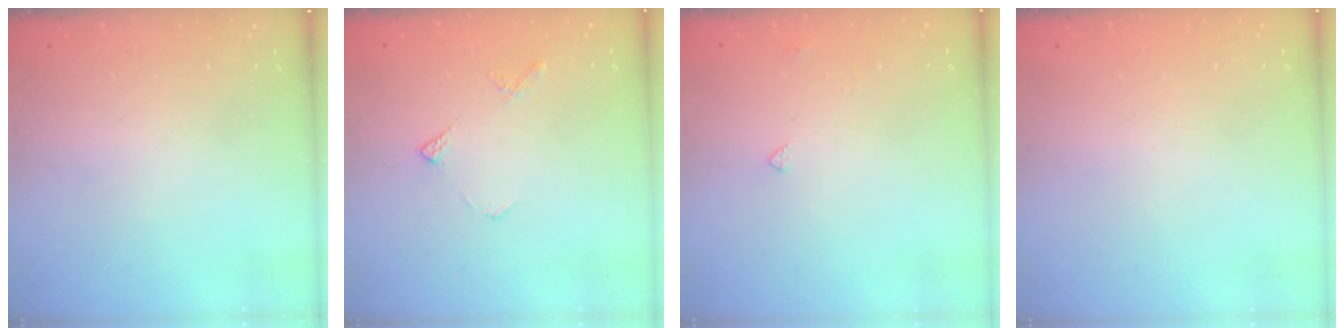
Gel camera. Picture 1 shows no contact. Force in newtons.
{"total": 5.1, "press": 5.1, "slide": 0.6}
{"total": 2.4, "press": 2.4, "slide": 0.4}
{"total": 1.8, "press": 1.7, "slide": 0.1}